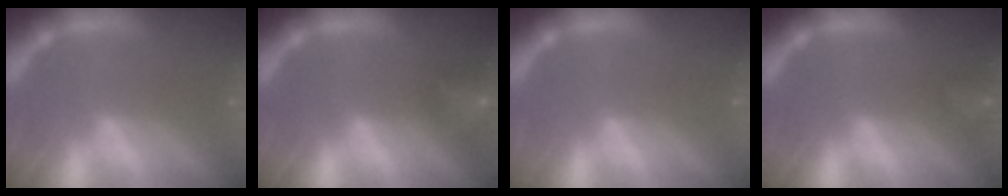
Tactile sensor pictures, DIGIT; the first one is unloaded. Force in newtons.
{"total": 4.0}
{"total": 0.0}
{"total": 2.4}